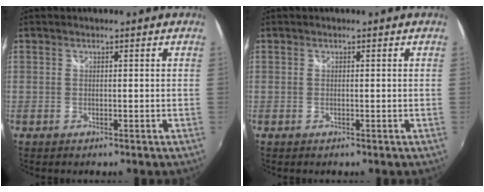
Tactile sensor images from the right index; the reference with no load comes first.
{"total": 0.0}